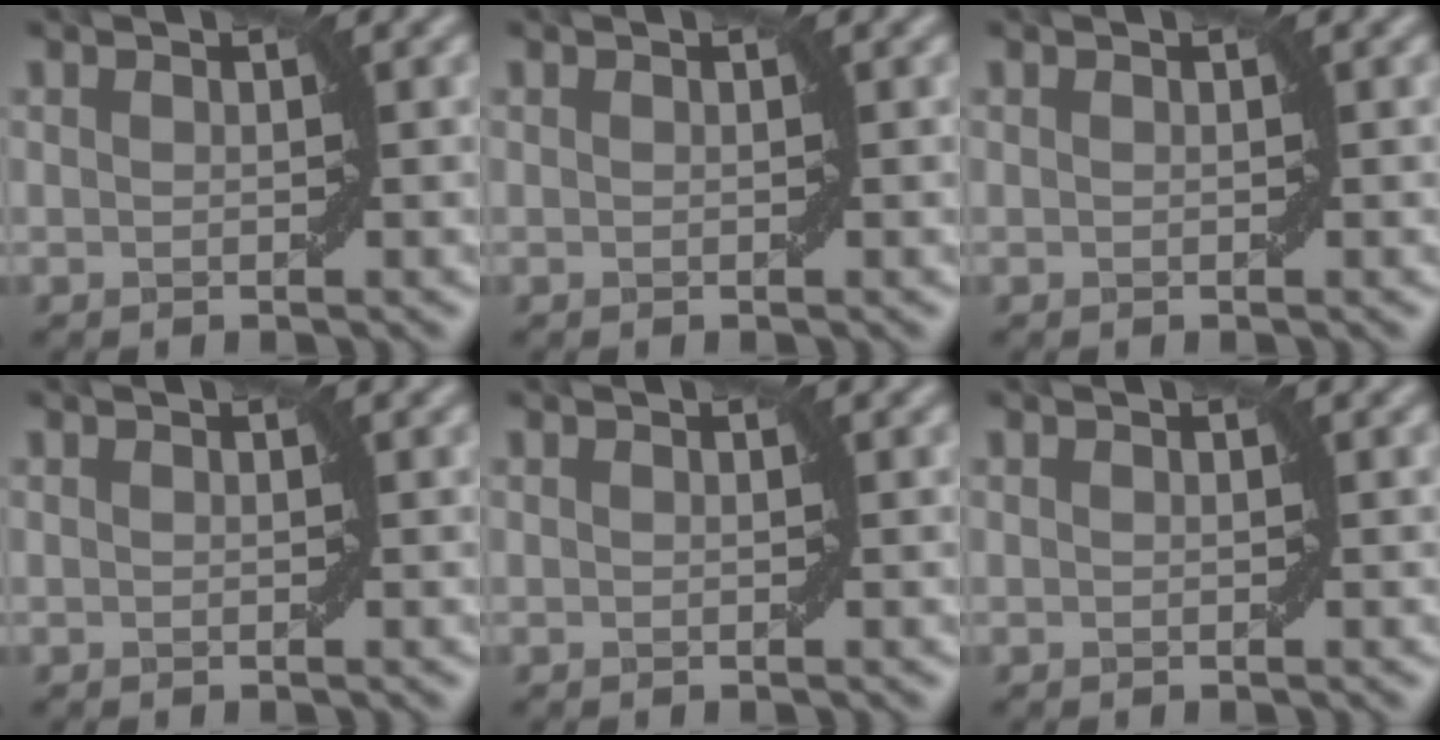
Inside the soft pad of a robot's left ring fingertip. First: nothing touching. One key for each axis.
{"total": 0.0}
{"total": 0.0}
{"total": 0.0}
{"total": 0.0}
{"total": 0.0}